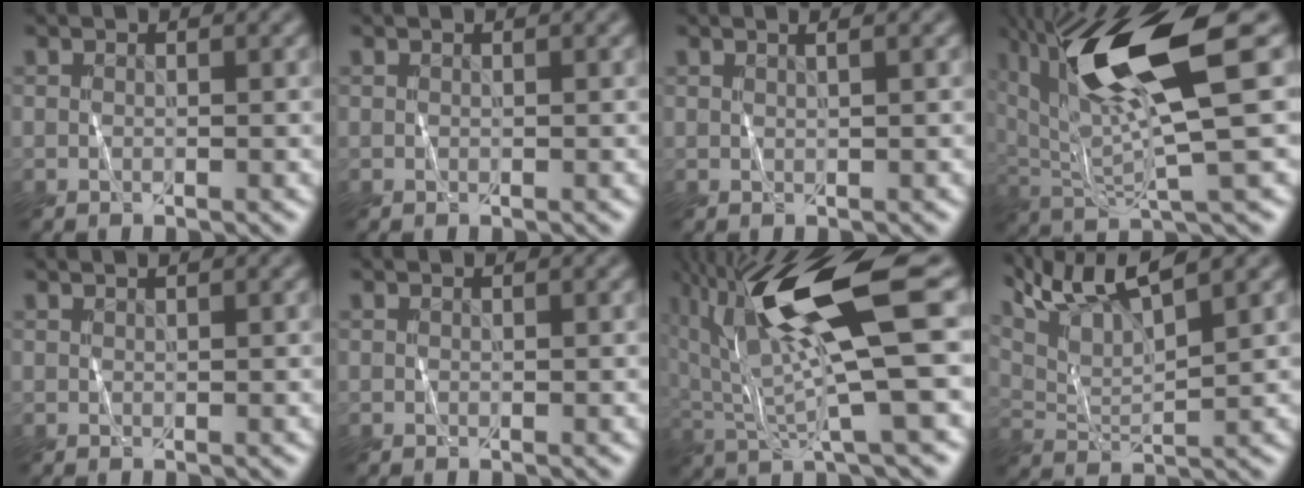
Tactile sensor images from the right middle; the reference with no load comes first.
{"total": 0.0}
{"total": 1.6, "force": [1.0, 0.6, 1.0], "torque": [0.001, 0.006, -0.003]}
{"total": 11.8, "force": [4.7, 2.8, 10.5], "torque": [-0.186, 0.008, 0.091]}
{"total": 0.8, "force": [0.7, 0.3, 0.4], "torque": [0.003, 0.002, 0.004]}
{"total": 0.0}
{"total": 12.4, "force": [4.6, 2.8, 11.2], "torque": [-0.200, 0.008, 0.087]}
{"total": 7.5, "force": [5.6, 1.5, 4.7], "torque": [-0.094, 0.017, 0.102]}